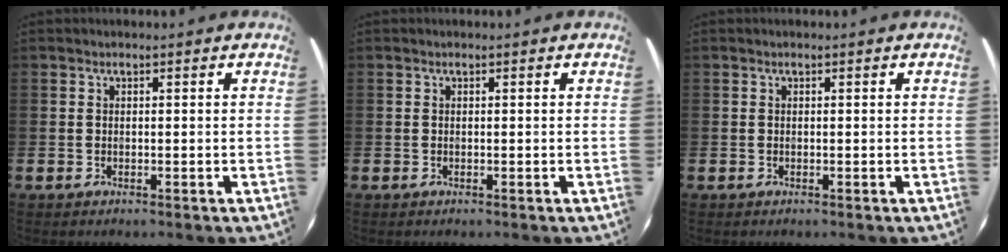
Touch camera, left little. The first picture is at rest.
{"total": 0.0}
{"total": 0.0}